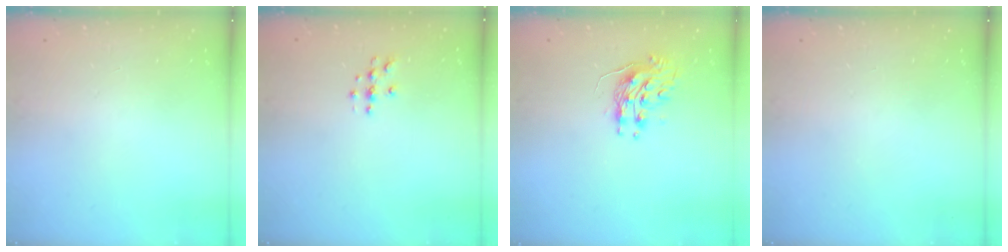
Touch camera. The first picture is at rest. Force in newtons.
{"total": 3.9, "press": 3.9, "slide": 0.4}
{"total": 9.2, "press": 9.2, "slide": 0.7}
{"total": 0.0}